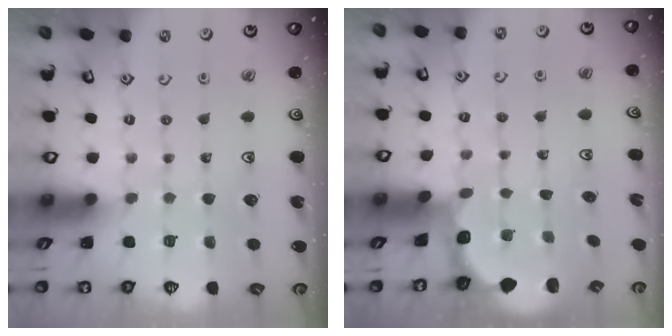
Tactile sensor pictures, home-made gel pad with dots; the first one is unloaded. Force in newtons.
{"total": 1.8, "press": 1.6, "slide": 0.7}